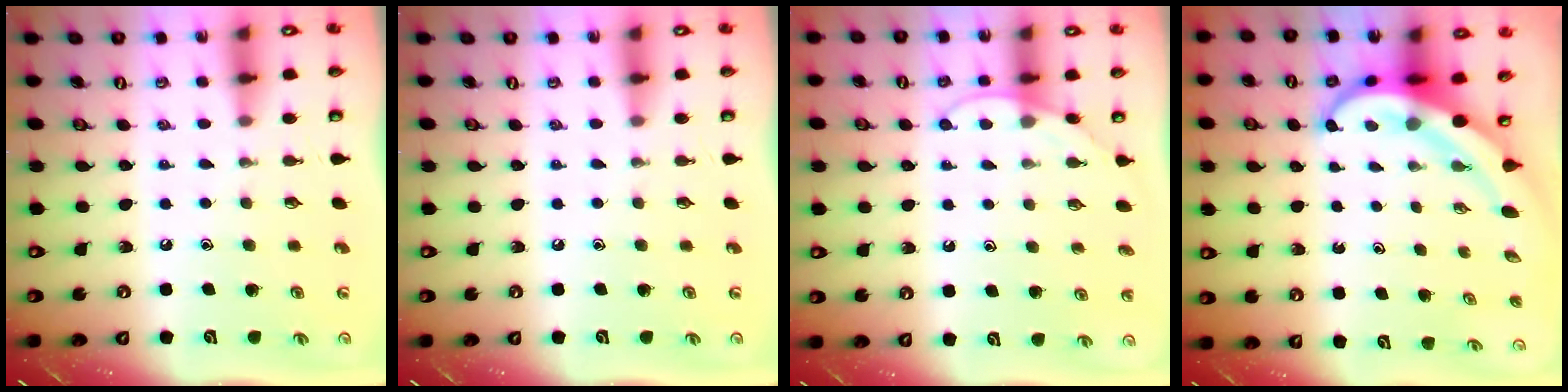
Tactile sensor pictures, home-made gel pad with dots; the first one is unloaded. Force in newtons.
{"total": 0.0}
{"total": 5.5, "press": 5.5, "slide": 0.6}
{"total": 8.1, "press": 7.9, "slide": 1.8}